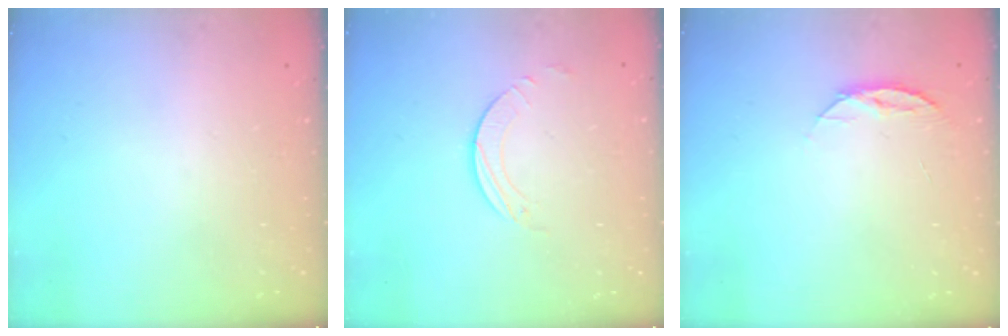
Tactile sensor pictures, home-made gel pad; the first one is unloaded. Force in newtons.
{"total": 1.7, "press": 1.7, "slide": 0.2}
{"total": 4.4, "press": 4.3, "slide": 0.5}